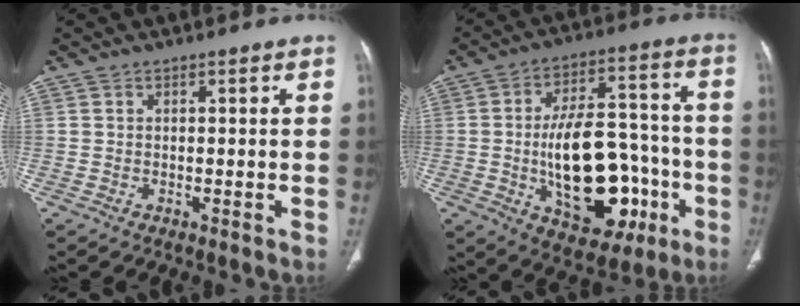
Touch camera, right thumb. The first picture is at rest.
{"total": 22.5, "force": [-5.4, 12.1, 18.2], "torque": [-0.255, 0.036, -0.066]}